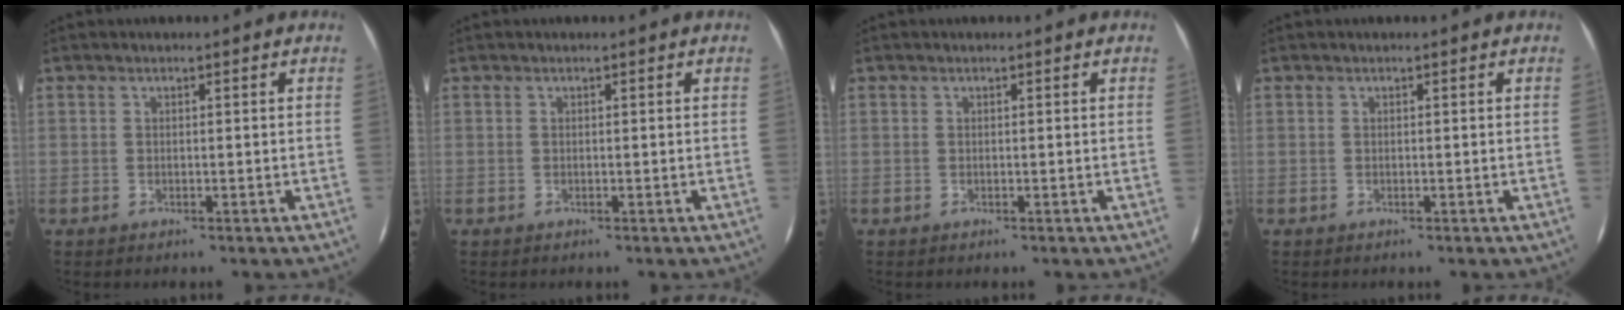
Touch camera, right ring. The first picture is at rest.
{"total": 0.0}
{"total": 0.0}
{"total": 0.0}